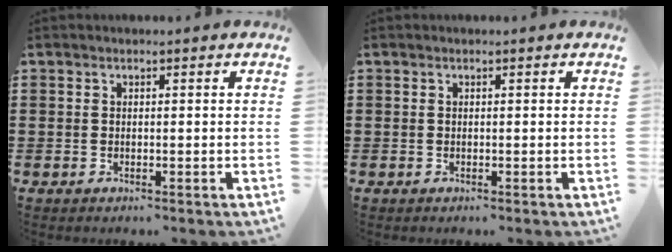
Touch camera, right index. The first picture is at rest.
{"total": 0.0}